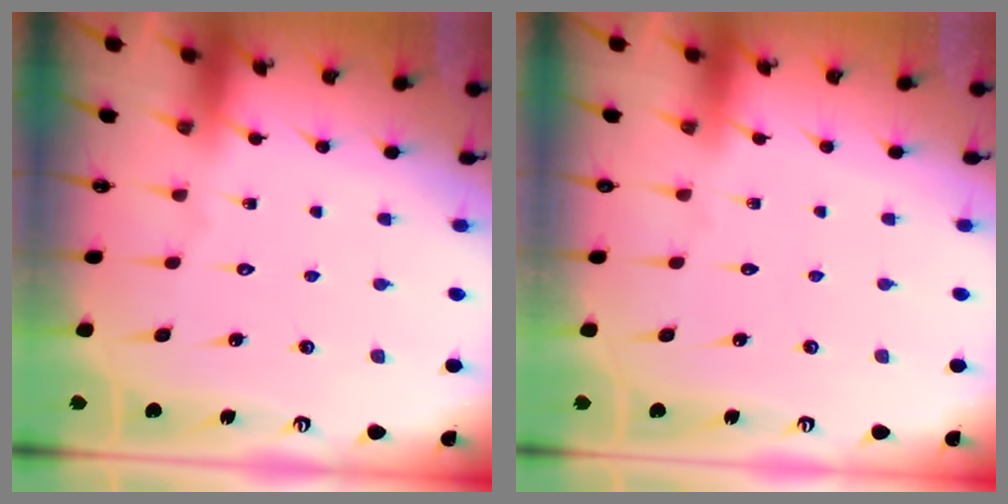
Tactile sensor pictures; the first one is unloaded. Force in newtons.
{"total": 0.0}